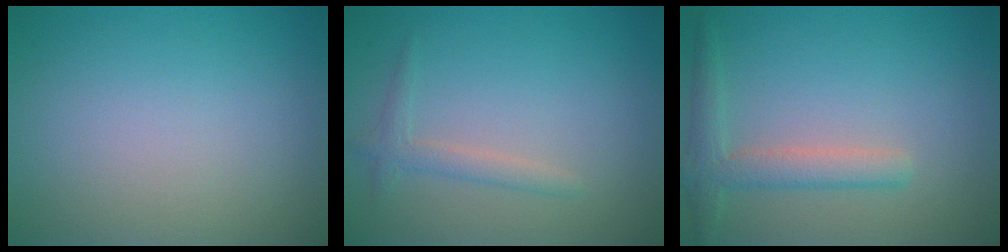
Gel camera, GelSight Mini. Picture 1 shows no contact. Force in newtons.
{"total": 1.6, "press": 1.6, "slide": 0.1}
{"total": 3.0, "press": 3.0, "slide": 0.1}